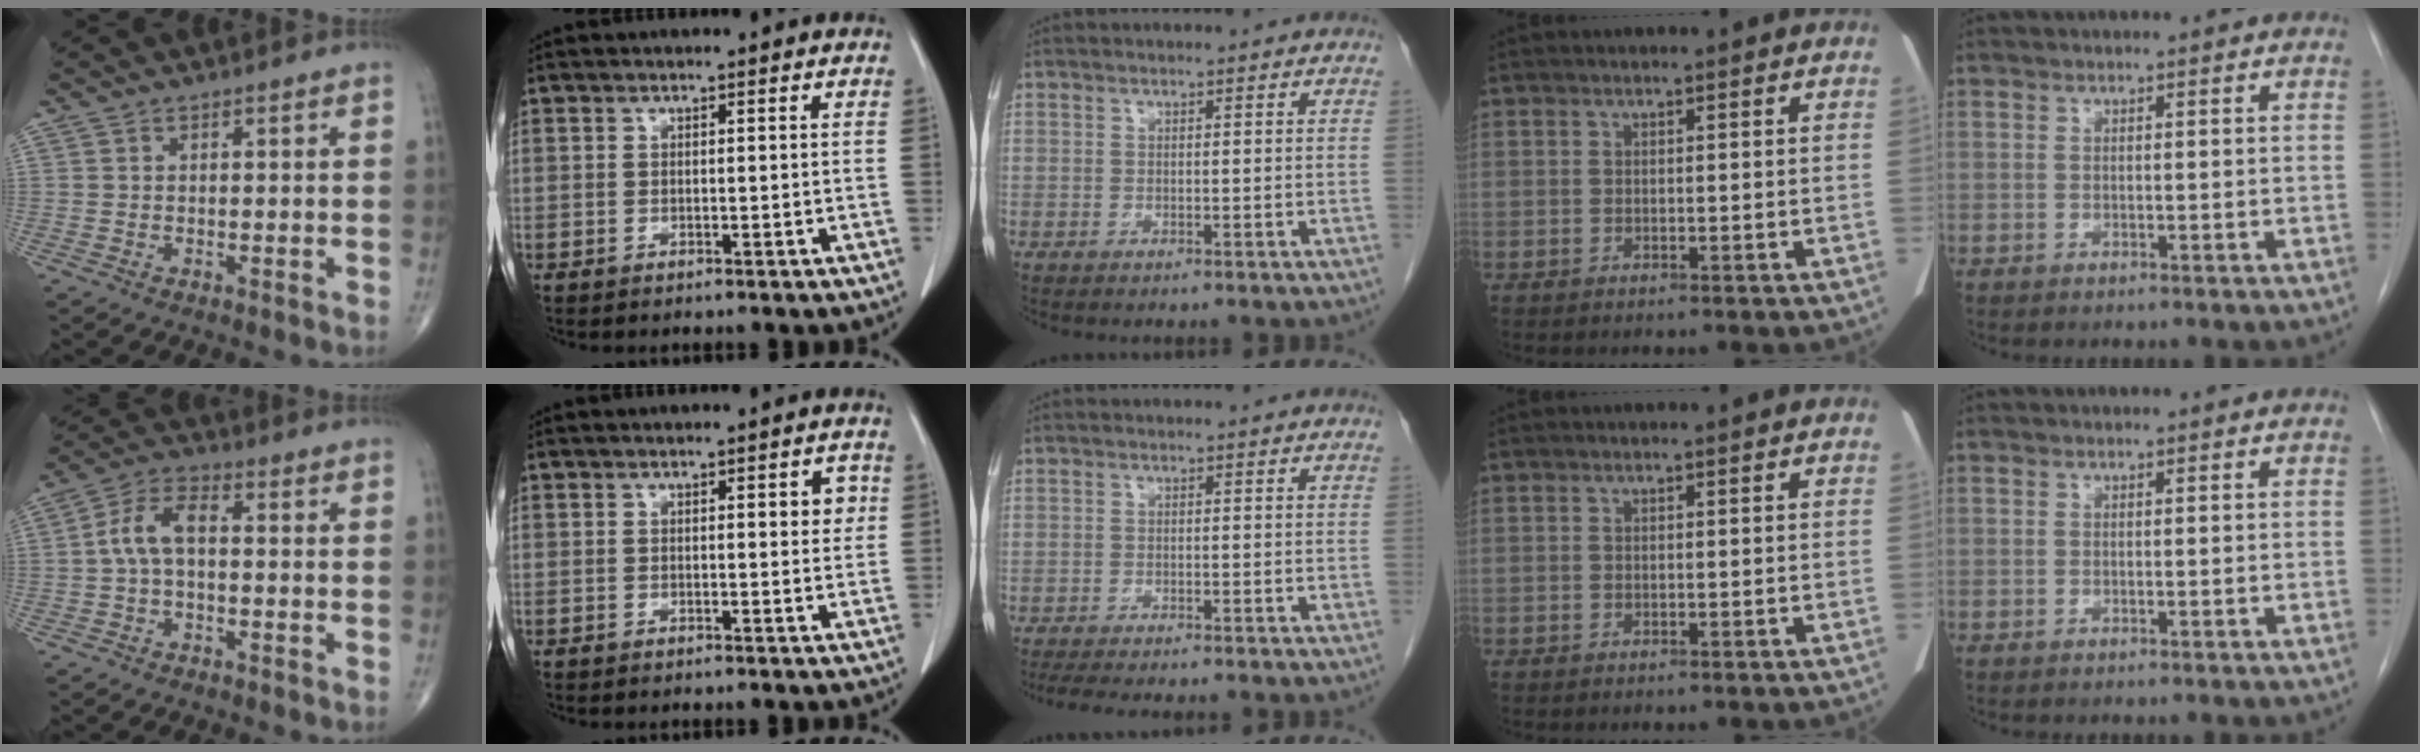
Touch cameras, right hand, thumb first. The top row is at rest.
{"thumb": {"total": 6.9, "force": [-0.2, 3.6, 5.9], "torque": [-0.117, 0.027, -0.014]}, "index": {"total": 2.7, "force": [0.7, 1.0, 2.4], "torque": [-0.026, 0.000, 0.008]}, "middle": {"total": 8.0, "force": [-6.9, 1.0, 4.0], "torque": [-0.051, -0.013, -0.100]}}